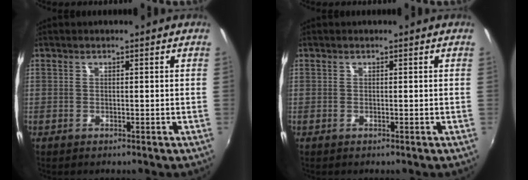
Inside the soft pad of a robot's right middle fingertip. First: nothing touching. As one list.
[{"total": 0.0}]